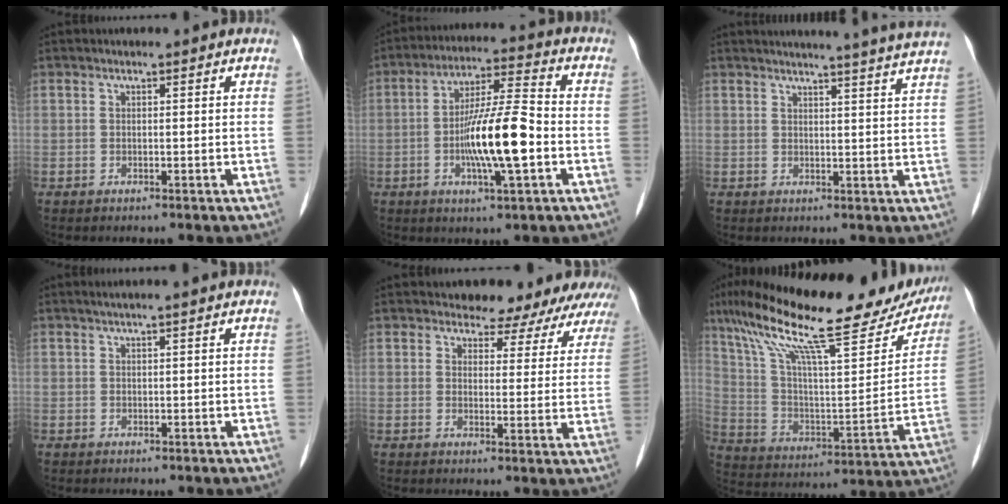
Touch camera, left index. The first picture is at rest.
{"total": 12.0, "force": [-2.6, 1.4, 11.6], "torque": [-0.217, 0.001, -0.049]}
{"total": 11.9, "force": [11.1, -1.8, 3.9], "torque": [-0.053, -0.034, 0.116]}
{"total": 0.5, "force": [0.3, -0.1, 0.4], "torque": [-0.012, 0.009, 0.012]}
{"total": 11.2, "force": [10.5, 3.6, 1.6], "torque": [0.018, -0.008, 0.095]}
{"total": 28.9, "force": [21.6, 5.8, 18.3], "torque": [-0.309, 0.034, 0.326]}